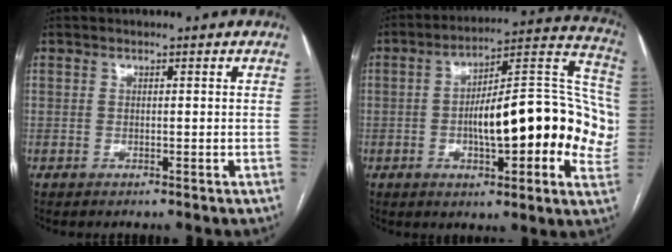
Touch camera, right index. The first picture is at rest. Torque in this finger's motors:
{"motor_torque": [2.14, 0.00, 1.05, 0.21]}